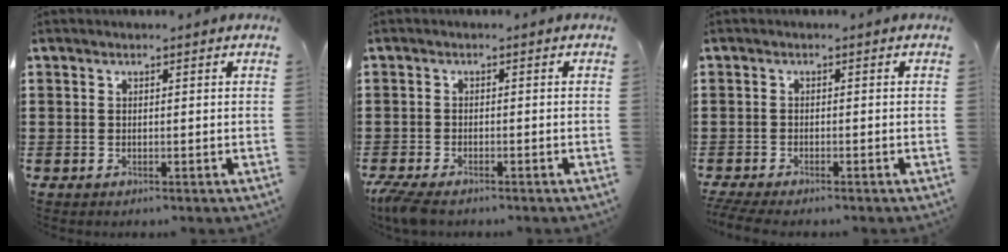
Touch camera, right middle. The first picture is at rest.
{"total": 2.5, "force": [-2.1, 0.5, 1.3], "torque": [-0.043, -0.007, -0.047]}
{"total": 1.7, "force": [-1.5, 0.0, 0.6], "torque": [-0.021, -0.005, -0.032]}